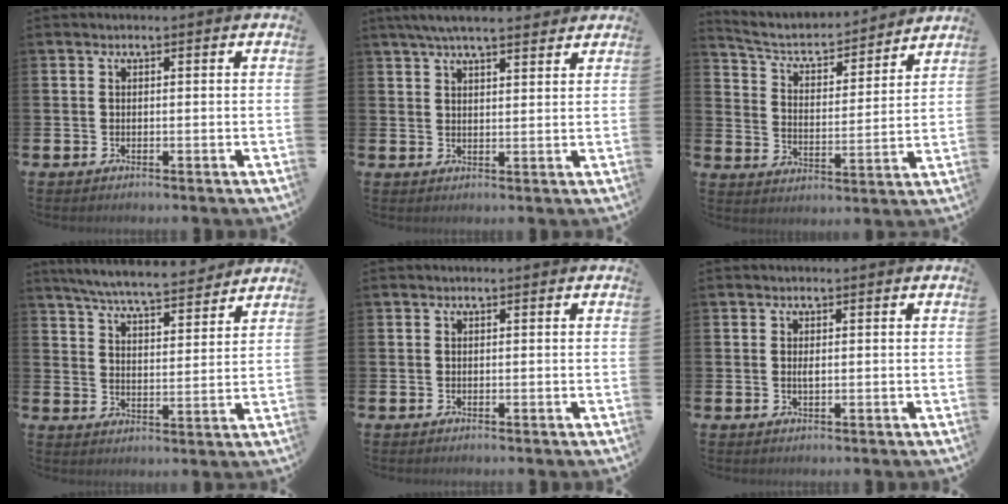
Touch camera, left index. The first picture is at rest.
{"total": 5.1, "force": [4.6, 0.9, 2.0], "torque": [-0.047, -0.010, 0.084]}
{"total": 5.4, "force": [5.0, 1.7, 1.4], "torque": [-0.062, -0.041, 0.079]}
{"total": 6.8, "force": [6.6, 0.5, 1.7], "torque": [-0.051, -0.043, 0.114]}
{"total": 0.0}
{"total": 0.8, "force": [0.2, 0.2, 0.8], "torque": [-0.021, 0.002, 0.004]}